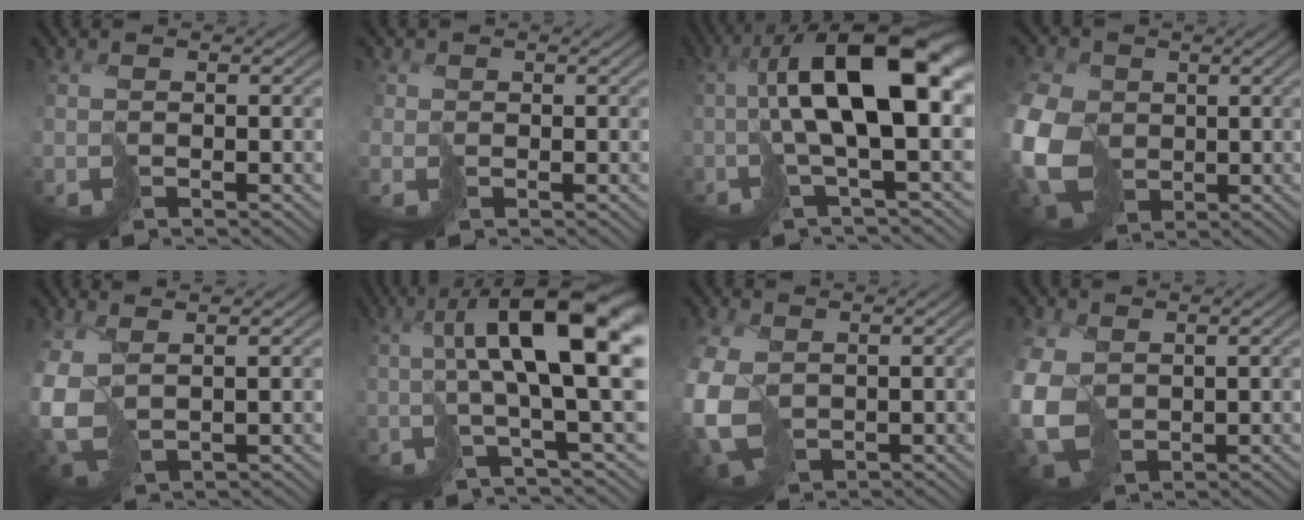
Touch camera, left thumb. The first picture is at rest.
{"total": 1.3, "force": [-0.2, 1.3, -0.1], "torque": [0.004, -0.005, -0.004]}
{"total": 13.7, "force": [0.4, 4.3, 13.0], "torque": [-0.231, 0.013, 0.011]}
{"total": 13.9, "force": [-1.2, 11.0, 8.5], "torque": [-0.237, -0.030, -0.018]}
{"total": 7.0, "force": [-0.2, 4.5, 5.3], "torque": [-0.153, -0.020, 0.004]}
{"total": 14.3, "force": [1.3, 3.6, 13.8], "torque": [-0.206, 0.005, 0.036]}
{"total": 8.2, "force": [-1.0, 6.1, 5.4], "torque": [-0.174, -0.025, -0.010]}
{"total": 8.5, "force": [-0.2, 6.6, 5.4], "torque": [-0.171, -0.021, 0.001]}